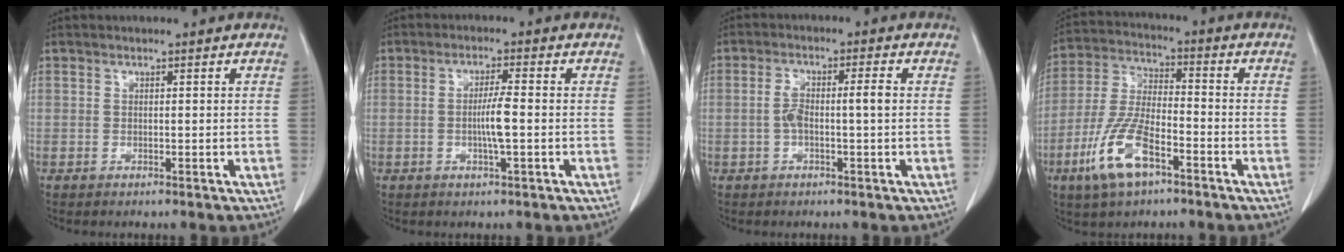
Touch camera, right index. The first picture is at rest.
{"total": 4.2, "force": [-0.6, 0.0, 4.1], "torque": [-0.079, -0.004, -0.013]}
{"total": 4.2, "force": [0.3, 0.8, 4.2], "torque": [-0.087, 0.012, 0.005]}
{"total": 11.2, "force": [-5.7, 3.6, 9.0], "torque": [-0.197, -0.005, -0.107]}